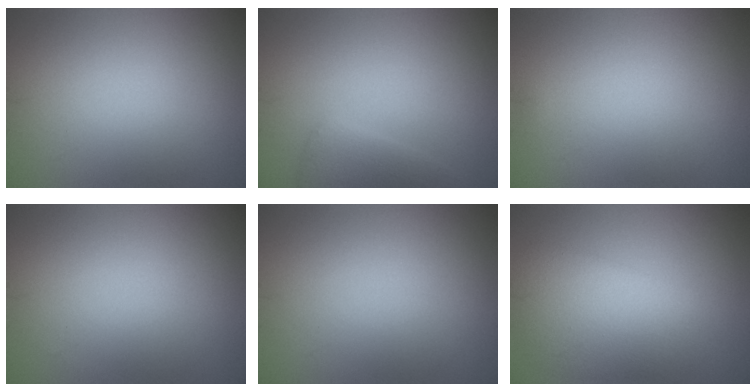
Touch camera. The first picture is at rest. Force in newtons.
{"total": 2.4, "press": 2.4, "slide": 0.1}
{"total": 0.0}
{"total": 0.0}
{"total": 0.0}
{"total": 5.2, "press": 5.2, "slide": 0.3}